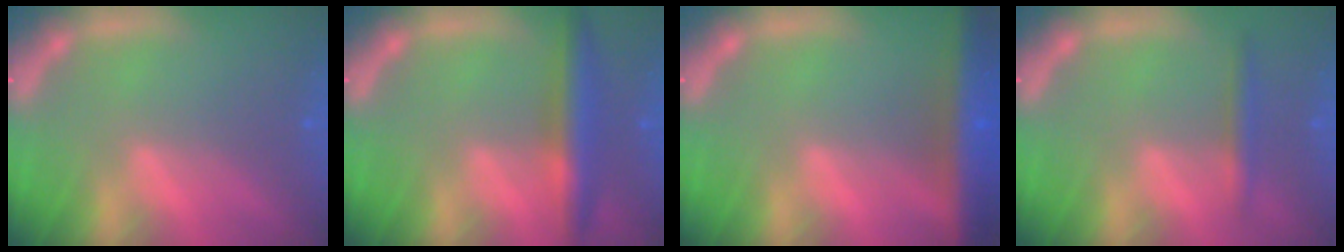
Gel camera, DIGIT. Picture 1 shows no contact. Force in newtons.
{"total": 5.0}
{"total": 9.5}
{"total": 1.9}